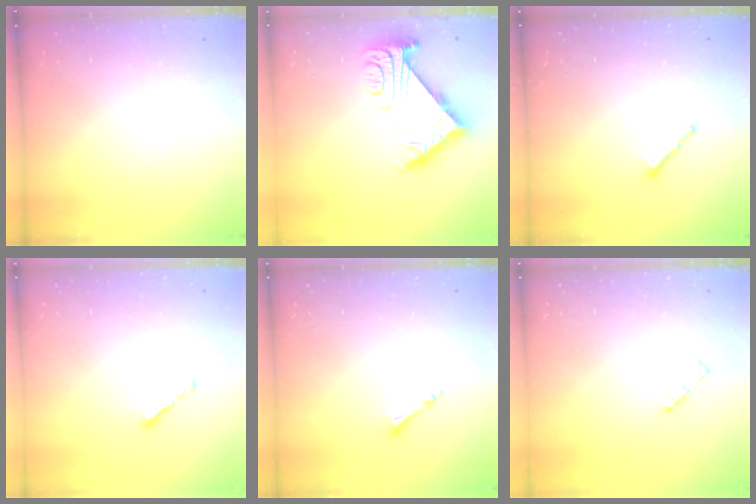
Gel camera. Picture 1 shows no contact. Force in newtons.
{"total": 8.0, "press": 7.9, "slide": 1.2}
{"total": 2.8, "press": 2.7, "slide": 0.6}
{"total": 1.8, "press": 1.7, "slide": 0.6}
{"total": 2.4, "press": 2.3, "slide": 0.4}
{"total": 1.9, "press": 1.9, "slide": 0.3}